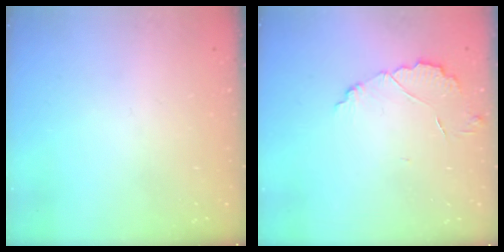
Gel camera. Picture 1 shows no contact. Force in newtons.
{"total": 4.3, "press": 4.3, "slide": 0.3}